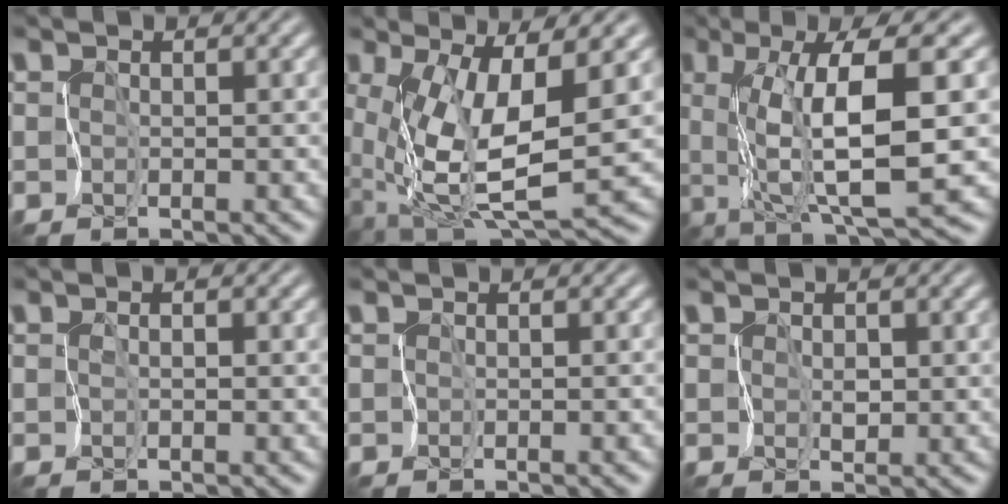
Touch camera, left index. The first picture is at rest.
{"total": 8.8, "force": [0.1, 3.1, 8.2], "torque": [-0.177, -0.032, 0.016]}
{"total": 8.9, "force": [1.3, 1.4, 8.7], "torque": [-0.138, -0.005, 0.026]}
{"total": 0.8, "force": [-0.4, 0.4, 0.6], "torque": [-0.010, -0.003, -0.003]}
{"total": 0.7, "force": [-0.5, 0.3, 0.4], "torque": [0.000, -0.005, -0.002]}
{"total": 1.1, "force": [0.2, 0.8, 0.7], "torque": [-0.012, -0.002, 0.005]}